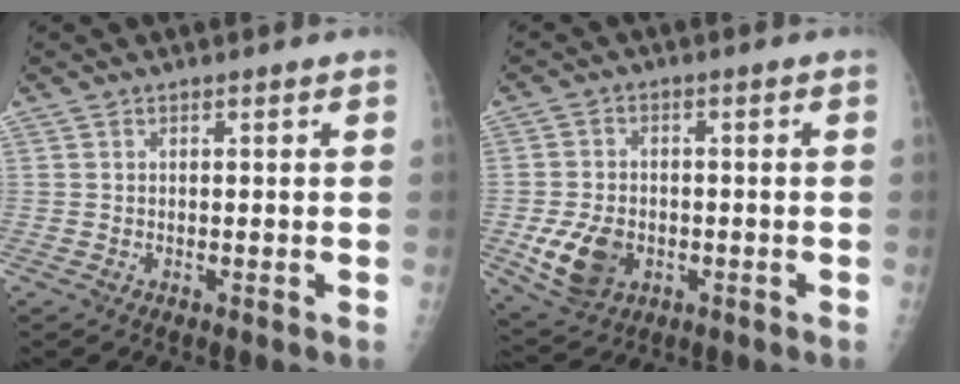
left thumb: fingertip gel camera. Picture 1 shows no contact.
{"total": 9.3, "force": [-2.4, 6.8, 5.9], "torque": [-0.097, 0.002, -0.034]}